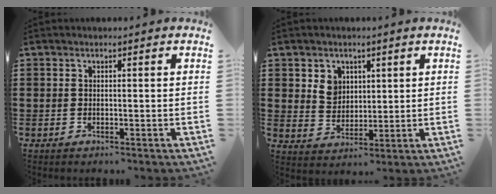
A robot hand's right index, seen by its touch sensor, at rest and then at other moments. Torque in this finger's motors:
{"motor_torque": [0.27, 0.21, 0.11, 0.03]}